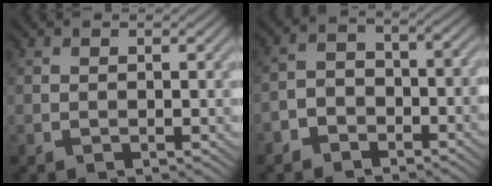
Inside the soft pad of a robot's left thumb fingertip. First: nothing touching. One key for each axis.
{"total": 4.6, "fx": -3.3, "fy": 2.7, "fz": 1.8, "tx": -0.030, "ty": 0.005, "tz": -0.068}